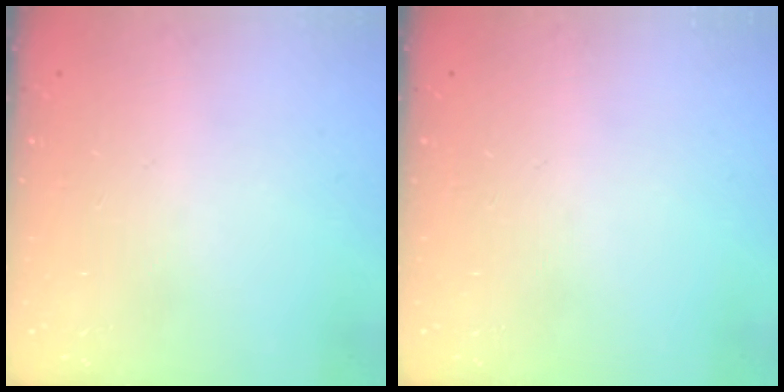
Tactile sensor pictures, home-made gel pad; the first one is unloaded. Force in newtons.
{"total": 0.0}